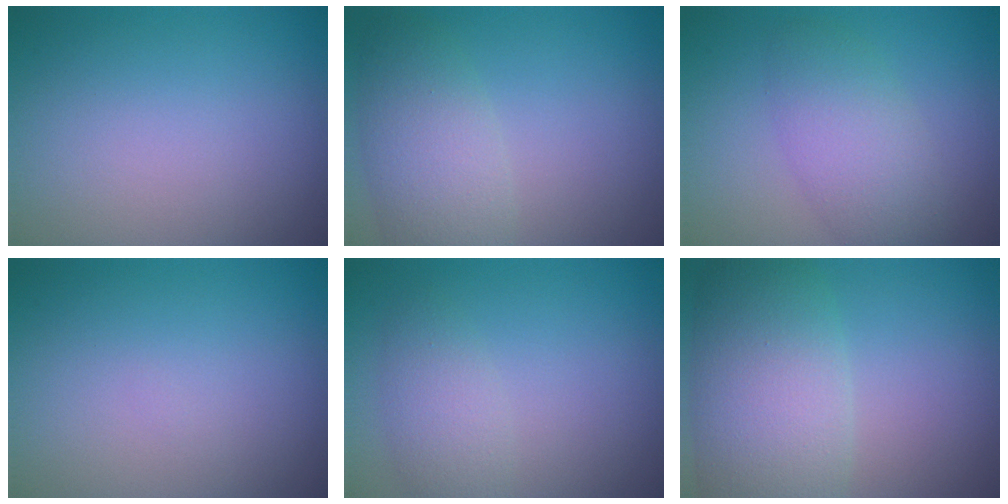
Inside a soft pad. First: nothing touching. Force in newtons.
{"total": 4.6, "press": 4.6, "slide": 0.3}
{"total": 4.1, "press": 4.1, "slide": 0.3}
{"total": 0.0}
{"total": 2.6, "press": 2.6, "slide": 0.1}
{"total": 8.3, "press": 8.2, "slide": 0.4}